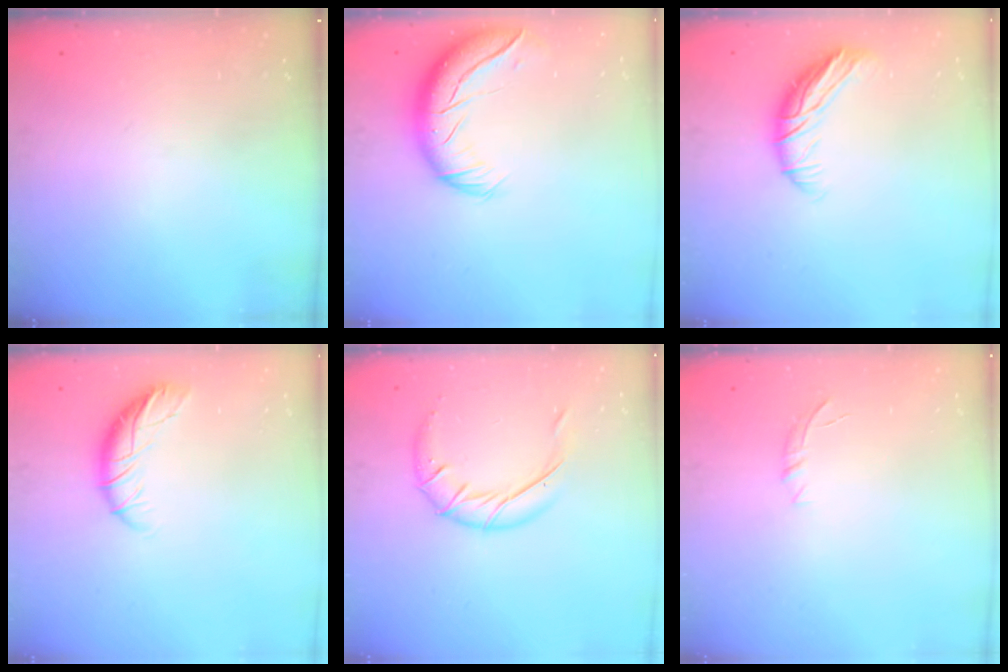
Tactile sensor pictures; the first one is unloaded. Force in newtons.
{"total": 14.0, "press": 13.5, "slide": 3.7}
{"total": 10.2, "press": 10.2, "slide": 0.1}
{"total": 9.3, "press": 9.2, "slide": 1.7}
{"total": 12.0, "press": 12.0, "slide": 0.7}
{"total": 5.5, "press": 5.1, "slide": 2.0}